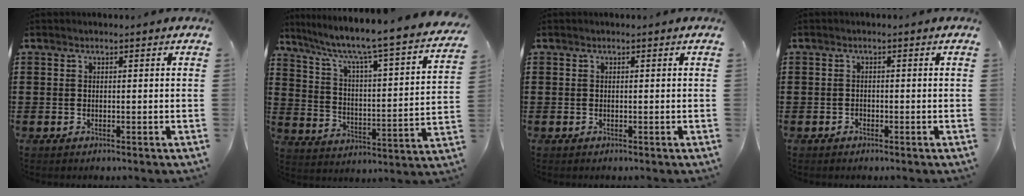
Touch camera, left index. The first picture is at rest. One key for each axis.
{"total": 5.3, "fx": 4.2, "fy": -0.2, "fz": 3.2, "tx": -0.085, "ty": -0.049, "tz": 0.056}
{"total": 0.0}
{"total": 0.6, "fx": -0.5, "fy": 0.3, "fz": 0.1, "tx": -0.006, "ty": 0.001, "tz": -0.011}